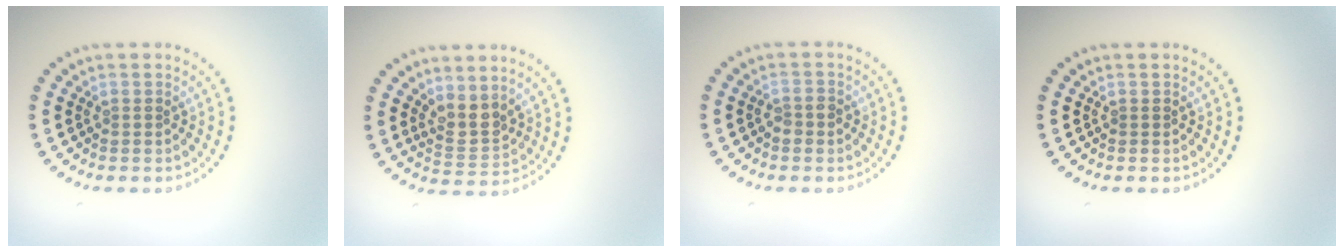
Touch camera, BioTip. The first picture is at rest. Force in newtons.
{"total": 2.6, "press": 2.0, "slide": 1.7}
{"total": 1.3, "press": 1.3, "slide": 0.4}
{"total": 0.0}